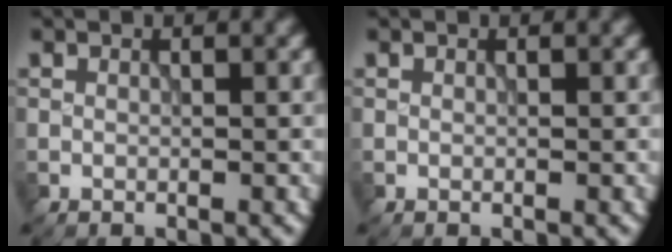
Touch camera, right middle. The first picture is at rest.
{"total": 0.0}